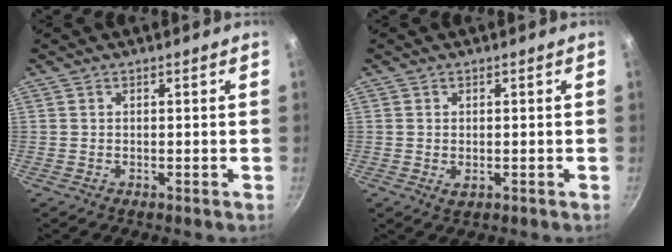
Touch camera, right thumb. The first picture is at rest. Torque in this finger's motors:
{"motor_torque": [-0.15, 0.14, -0.33, 0.55, -0.01]}